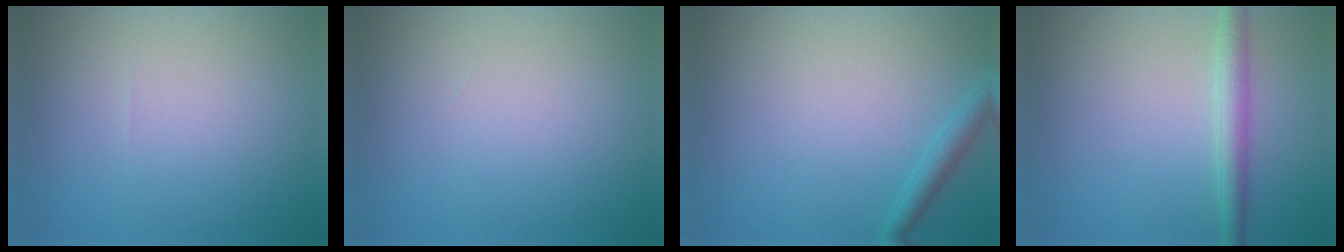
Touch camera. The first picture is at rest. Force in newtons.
{"total": 0.0}
{"total": 1.8, "press": 1.8, "slide": 0.1}
{"total": 2.7, "press": 2.7, "slide": 0.0}